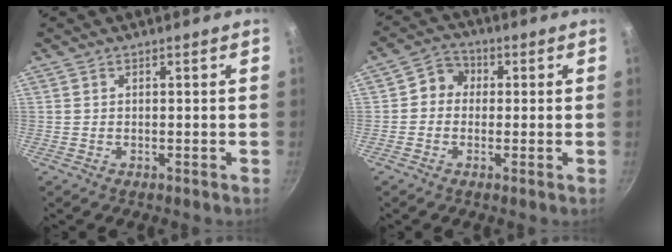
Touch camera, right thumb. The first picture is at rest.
{"total": 4.8, "force": [0.2, 4.4, 2.0], "torque": [-0.002, 0.009, -0.012]}